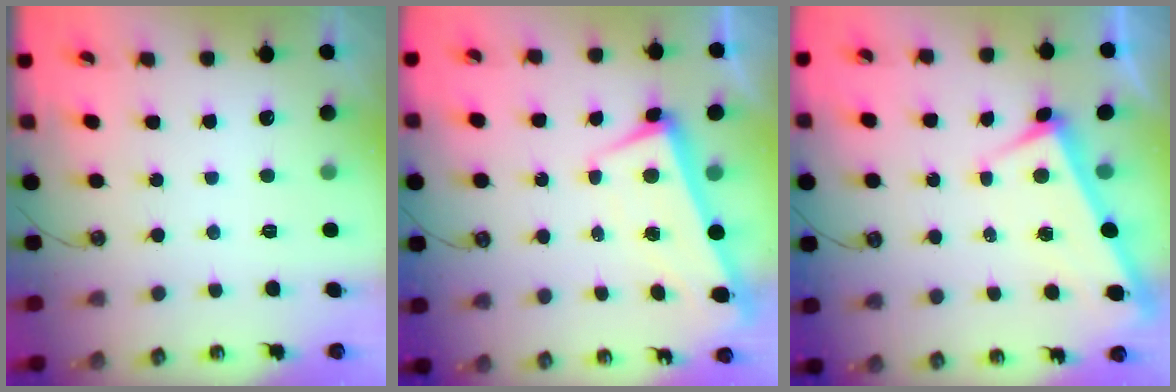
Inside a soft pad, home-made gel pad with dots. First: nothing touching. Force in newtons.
{"total": 1.9, "press": 1.0, "slide": 1.6}
{"total": 3.9, "press": 3.9, "slide": 0.2}